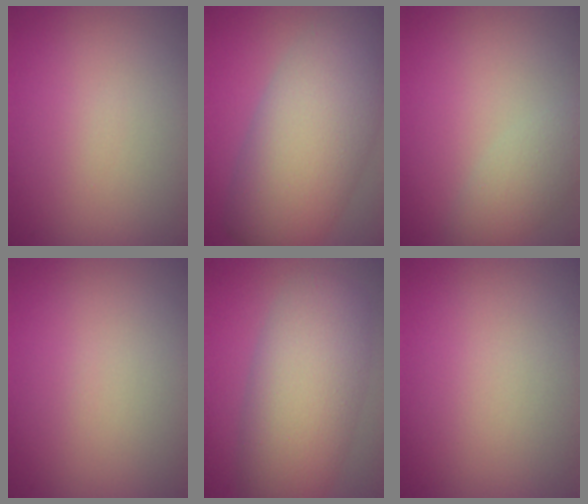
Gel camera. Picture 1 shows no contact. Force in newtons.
{"total": 10.0, "press": 10.0, "slide": 0.5}
{"total": 2.4, "press": 2.4, "slide": 0.2}
{"total": 0.0}
{"total": 8.1, "press": 8.1, "slide": 0.3}
{"total": 0.0}